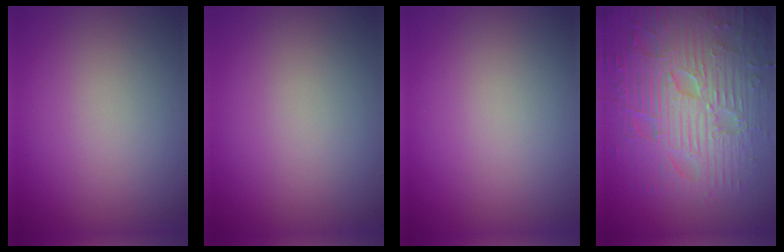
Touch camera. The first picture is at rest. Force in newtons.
{"total": 0.0}
{"total": 0.0}
{"total": 10.5, "press": 7.1, "slide": 7.8}